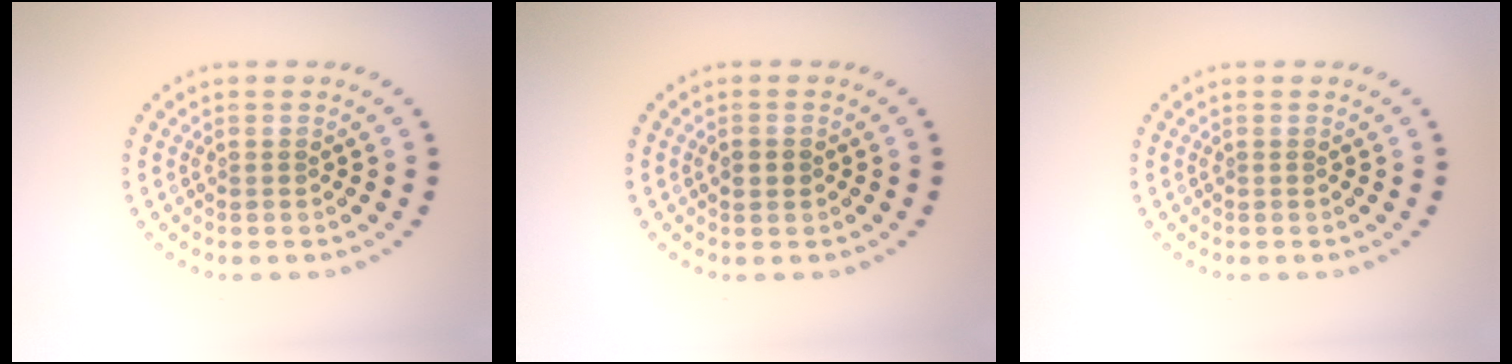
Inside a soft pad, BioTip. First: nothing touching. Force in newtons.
{"total": 1.5, "press": 1.5, "slide": 0.0}
{"total": 0.0}